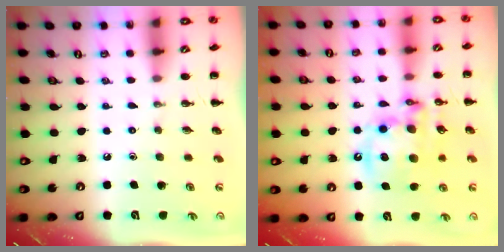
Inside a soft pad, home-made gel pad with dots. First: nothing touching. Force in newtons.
{"total": 15.3, "press": 14.9, "slide": 3.5}